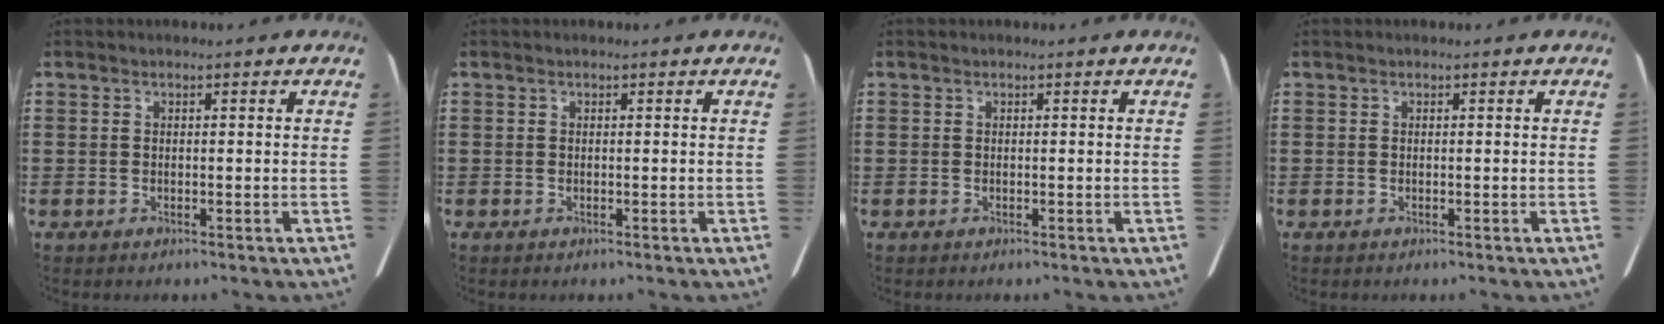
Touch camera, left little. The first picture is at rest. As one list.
[{"total": 0.0}, {"total": 0.0}, {"total": 0.0}]